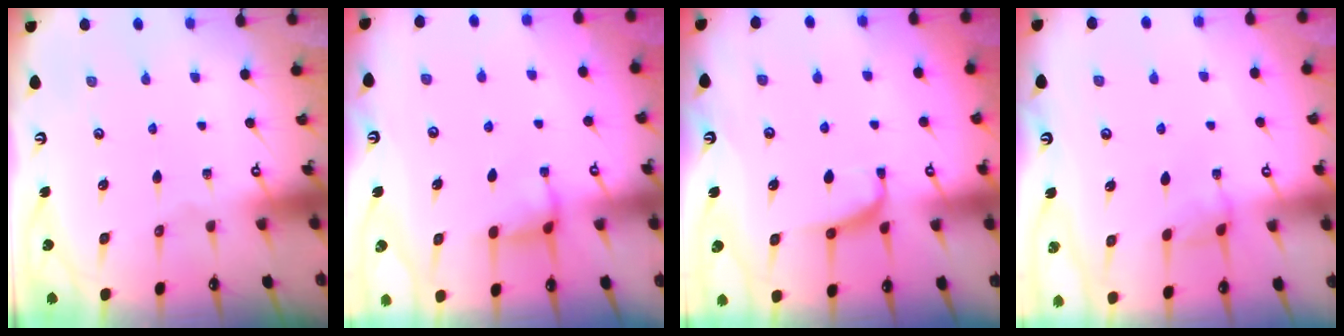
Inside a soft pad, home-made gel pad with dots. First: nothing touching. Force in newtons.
{"total": 1.5, "press": 1.3, "slide": 0.7}
{"total": 0.9, "press": 0.8, "slide": 0.4}
{"total": 2.8, "press": 2.8, "slide": 0.4}